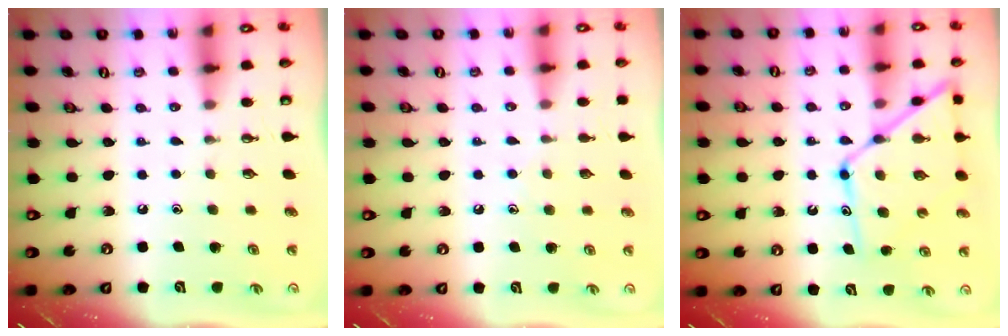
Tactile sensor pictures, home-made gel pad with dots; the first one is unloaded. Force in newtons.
{"total": 6.0, "press": 6.0, "slide": 0.7}
{"total": 13.8, "press": 13.7, "slide": 1.3}